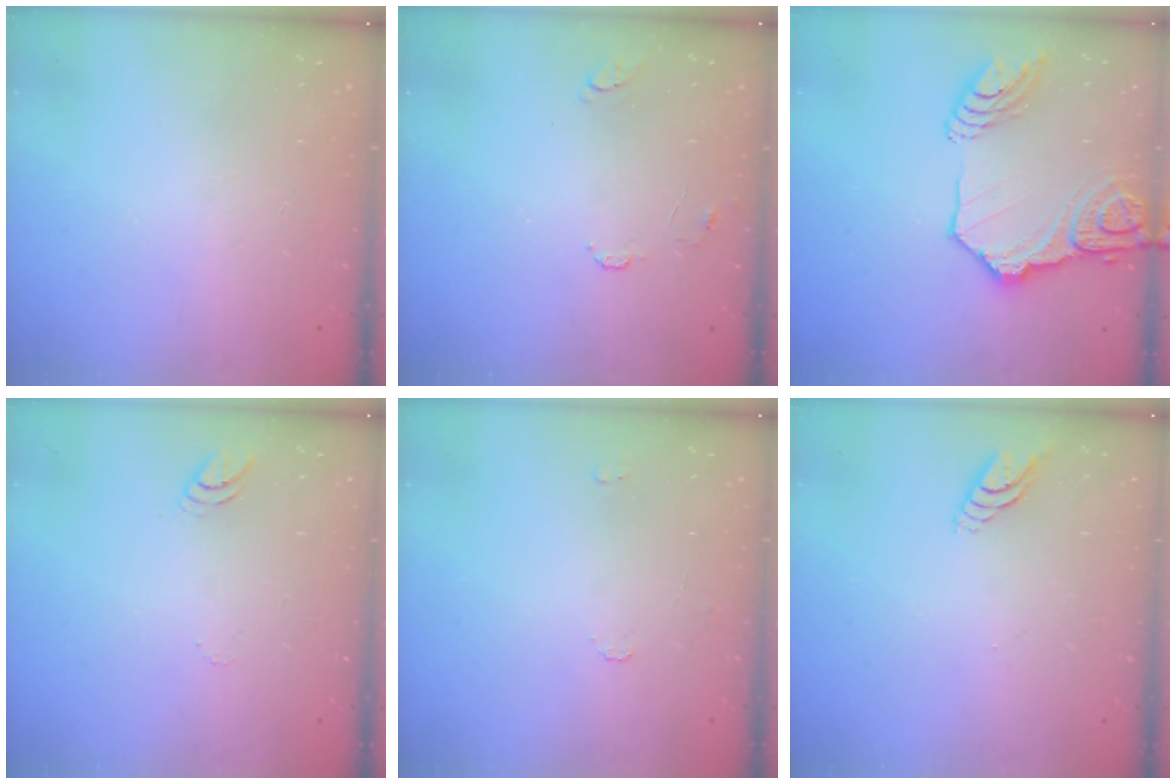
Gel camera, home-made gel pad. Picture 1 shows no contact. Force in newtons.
{"total": 6.2, "press": 6.2, "slide": 0.5}
{"total": 18.2, "press": 18.1, "slide": 2.0}
{"total": 3.3, "press": 3.3, "slide": 0.3}
{"total": 5.5, "press": 5.5, "slide": 0.4}
{"total": 4.9, "press": 4.9, "slide": 0.6}